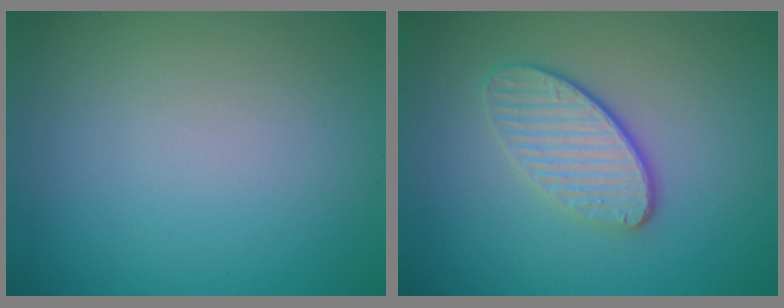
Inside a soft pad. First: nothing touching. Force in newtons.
{"total": 3.6, "press": 2.9, "slide": 2.1}